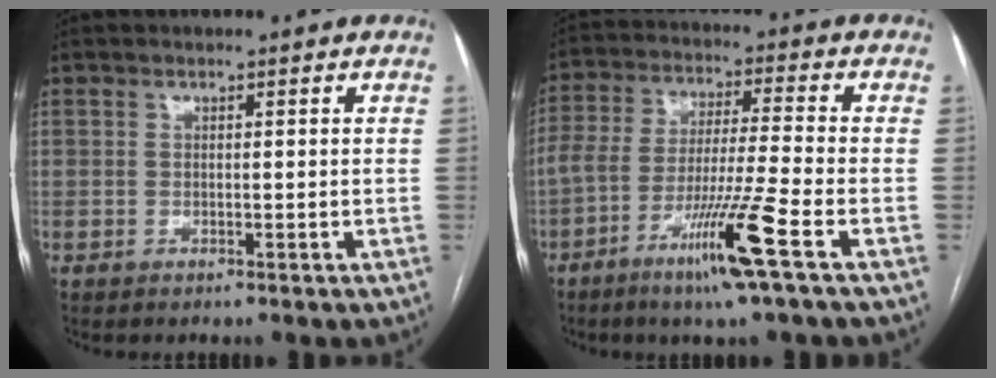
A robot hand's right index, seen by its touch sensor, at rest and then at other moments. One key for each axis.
{"total": 12.2, "fx": -6.4, "fy": -1.1, "fz": 10.3, "tx": -0.203, "ty": -0.017, "tz": -0.119}